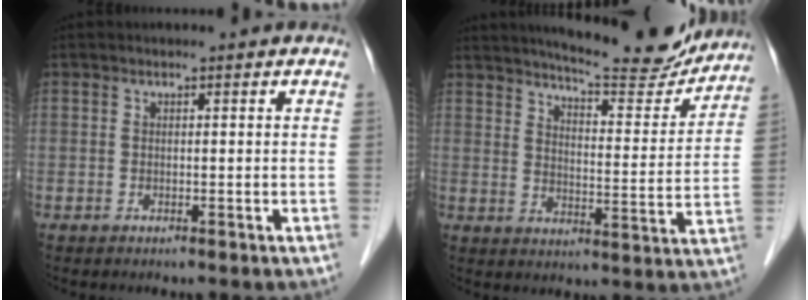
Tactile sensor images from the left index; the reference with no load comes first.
{"total": 16.5, "force": [15.2, 2.1, 5.9], "torque": [-0.084, -0.033, 0.198]}